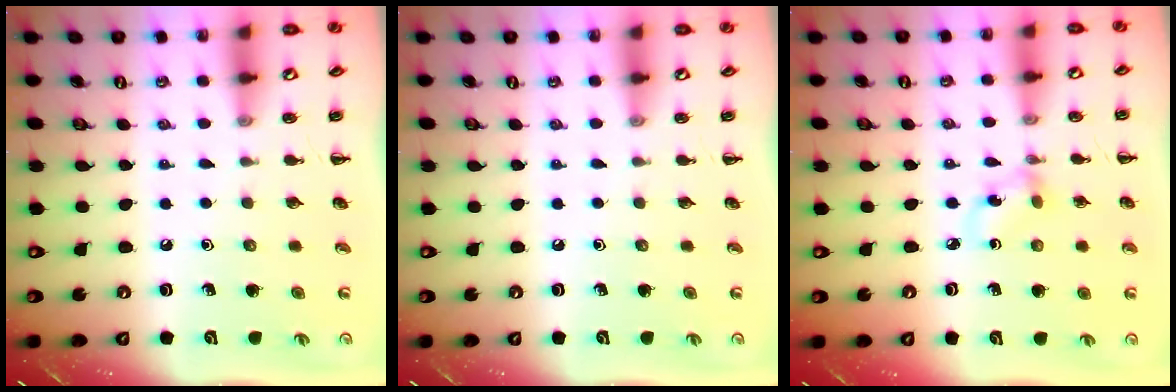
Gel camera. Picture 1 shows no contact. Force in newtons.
{"total": 0.0}
{"total": 3.0, "press": 2.9, "slide": 0.7}